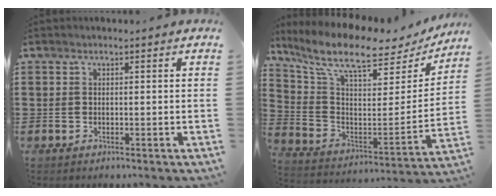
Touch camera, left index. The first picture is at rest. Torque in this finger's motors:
{"motor_torque": [2.14, 0.00, 0.42, 0.21]}